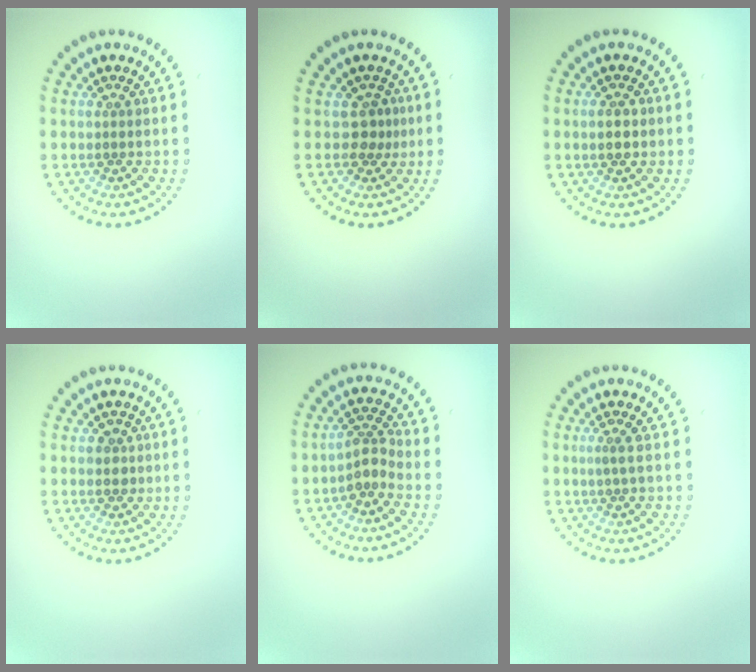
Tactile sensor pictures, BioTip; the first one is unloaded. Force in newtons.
{"total": 1.7, "press": 1.2, "slide": 1.2}
{"total": 2.1, "press": 2.1, "slide": 0.0}
{"total": 1.3, "press": 1.2, "slide": 0.4}
{"total": 2.4, "press": 1.7, "slide": 1.6}
{"total": 0.8, "press": 0.4, "slide": 0.7}